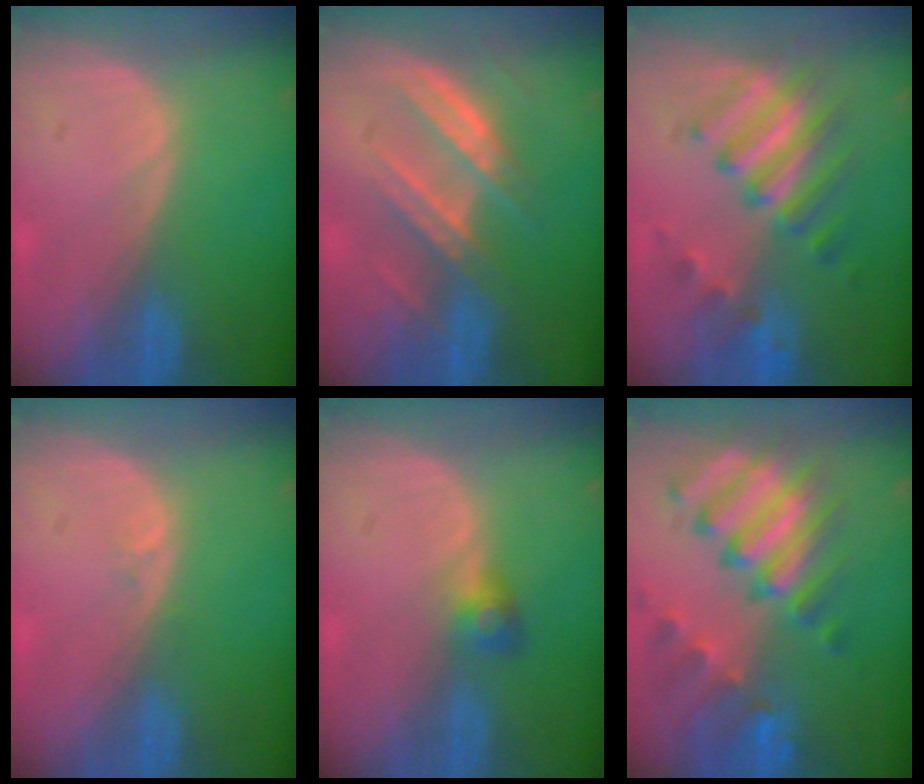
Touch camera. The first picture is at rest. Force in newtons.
{"total": 7.0, "press": 6.9, "slide": 1.4}
{"total": 7.6, "press": 7.5, "slide": 1.1}
{"total": 0.6, "press": 0.5, "slide": 0.4}
{"total": 2.6, "press": 2.5, "slide": 0.7}
{"total": 11.3, "press": 9.7, "slide": 5.7}